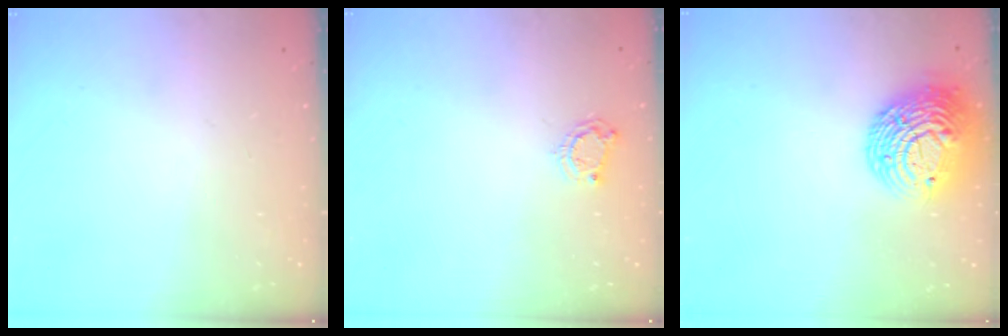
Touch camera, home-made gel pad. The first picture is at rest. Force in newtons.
{"total": 4.8, "press": 4.8, "slide": 0.3}
{"total": 14.2, "press": 14.1, "slide": 1.0}